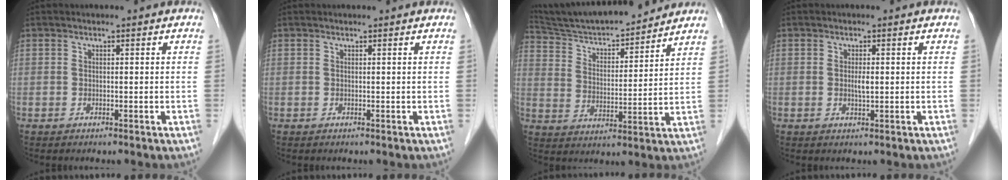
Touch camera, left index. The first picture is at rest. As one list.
[{"total": 0.5, "force": [-0.5, -0.1, -0.1], "torque": [-0.001, -0.002, -0.012]}, {"total": 15.6, "force": [14.4, 1.5, 5.7], "torque": [-0.101, 0.003, 0.238]}, {"total": 1.6, "force": [-1.1, 0.1, 1.2], "torque": [-0.022, -0.007, -0.019]}]